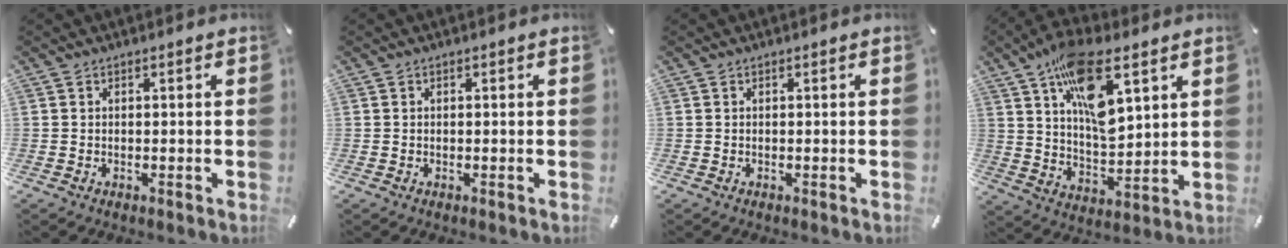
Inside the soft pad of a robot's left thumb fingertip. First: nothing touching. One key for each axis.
{"total": 0.0}
{"total": 0.0}
{"total": 17.1, "fx": 8.6, "fy": 7.9, "fz": 12.6, "tx": -0.204, "ty": -0.025, "tz": 0.148}